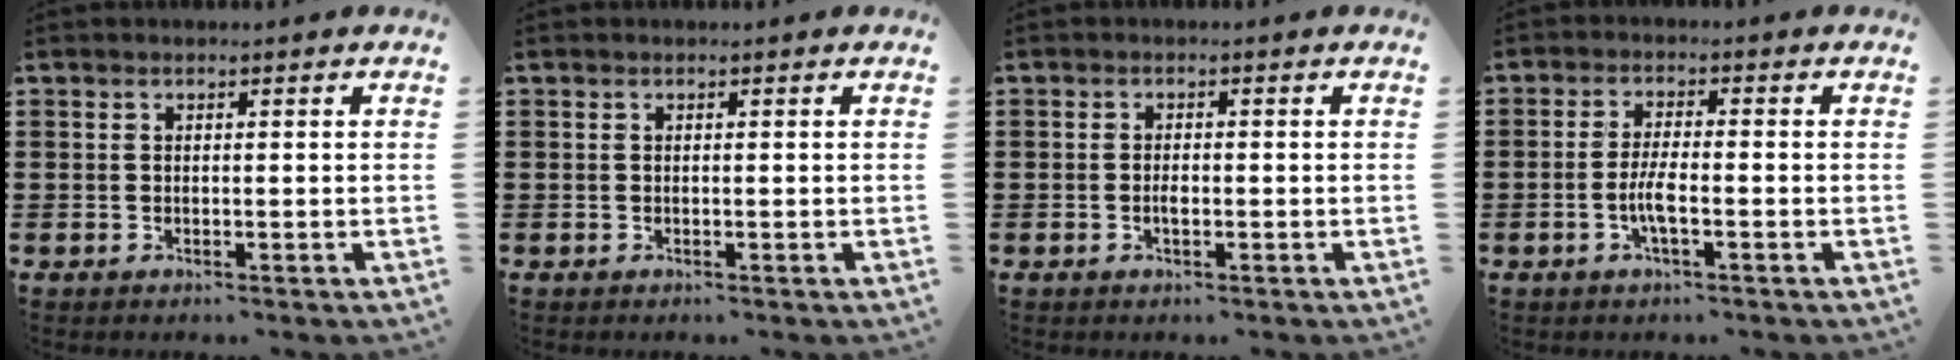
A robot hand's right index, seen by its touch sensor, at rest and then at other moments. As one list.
[{"total": 0.0}, {"total": 1.1, "force": [-0.3, 0.3, 1.0], "torque": [-0.021, -0.002, -0.005]}, {"total": 3.9, "force": [-1.3, 0.8, 3.6], "torque": [-0.084, -0.006, -0.031]}]